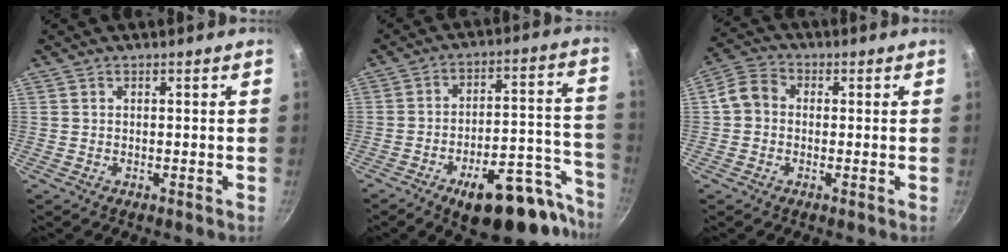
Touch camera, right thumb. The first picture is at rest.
{"total": 18.6, "force": [-12.8, 6.5, 11.9], "torque": [-0.096, 0.111, -0.186]}
{"total": 5.9, "force": [-0.1, 4.9, 3.2], "torque": [-0.050, 0.020, -0.013]}